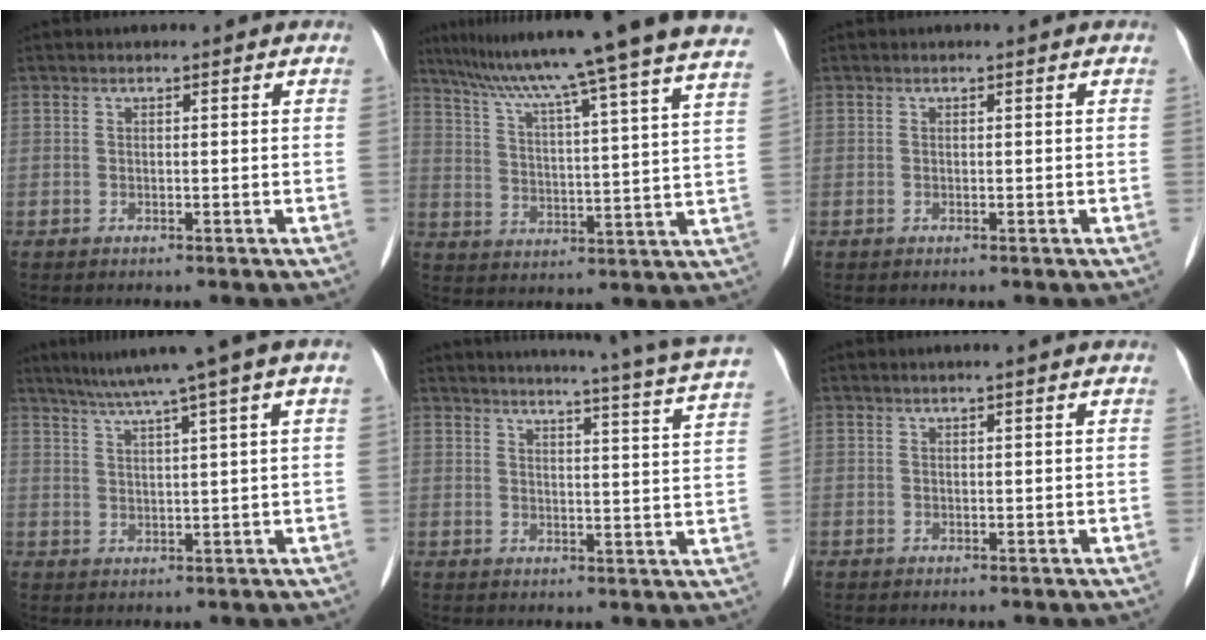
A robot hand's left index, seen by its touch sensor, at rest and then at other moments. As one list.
[{"total": 25.0, "force": [21.6, -1.9, 12.5], "torque": [-0.207, -0.035, 0.288]}, {"total": 0.0}, {"total": 8.7, "force": [5.5, -0.9, 6.7], "torque": [-0.103, 0.034, 0.083]}, {"total": 15.2, "force": [14.0, -2.1, 5.5], "torque": [-0.090, -0.062, 0.157]}, {"total": 0.0}]